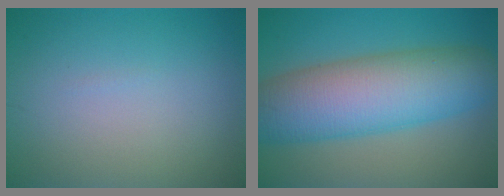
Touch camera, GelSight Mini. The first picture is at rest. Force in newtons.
{"total": 10.7, "press": 10.7, "slide": 0.4}